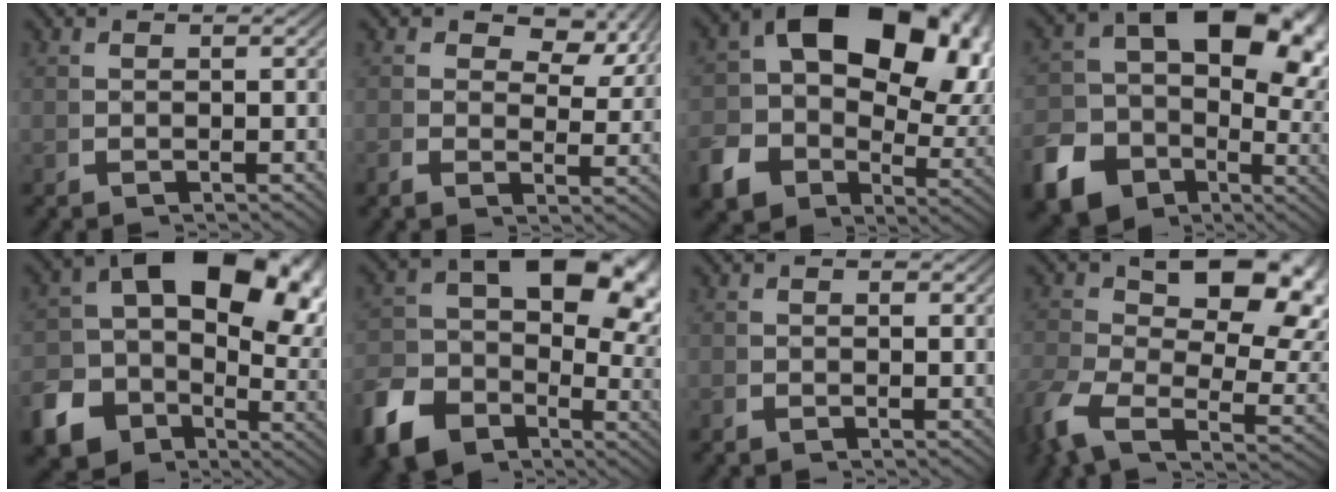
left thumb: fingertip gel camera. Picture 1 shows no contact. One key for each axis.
{"total": 5.7, "fx": 2.9, "fy": 3.3, "fz": 3.6, "tx": -0.047, "ty": 0.001, "tz": 0.035}
{"total": 19.1, "fx": 0.6, "fy": 14.5, "fz": 12.5, "tx": -0.233, "ty": -0.026, "tz": 0.002}
{"total": 18.0, "fx": -3.2, "fy": 14.0, "fz": 10.8, "tx": -0.182, "ty": -0.028, "tz": -0.059}
{"total": 18.2, "fx": -1.5, "fy": 14.0, "fz": 11.5, "tx": -0.196, "ty": -0.022, "tz": -0.036}
{"total": 14.5, "fx": -2.7, "fy": 10.6, "fz": 9.6, "tx": -0.157, "ty": -0.018, "tz": -0.047}
{"total": 0.6, "fx": 0.1, "fy": 0.5, "fz": 0.3, "tx": -0.004, "ty": -0.001, "tz": -0.003}
{"total": 10.4, "fx": 1.2, "fy": 6.2, "fz": 8.3, "tx": -0.140, "ty": -0.034, "tz": 0.021}